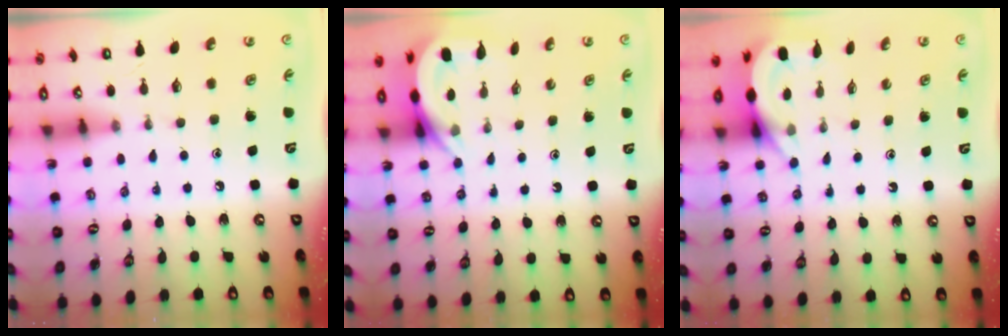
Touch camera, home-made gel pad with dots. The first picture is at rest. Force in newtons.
{"total": 5.3, "press": 5.3, "slide": 0.4}
{"total": 6.5, "press": 6.5, "slide": 0.3}